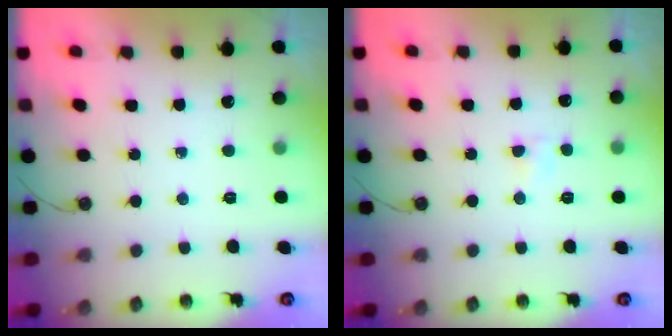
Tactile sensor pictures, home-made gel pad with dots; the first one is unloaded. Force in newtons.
{"total": 2.5, "press": 2.5, "slide": 0.4}